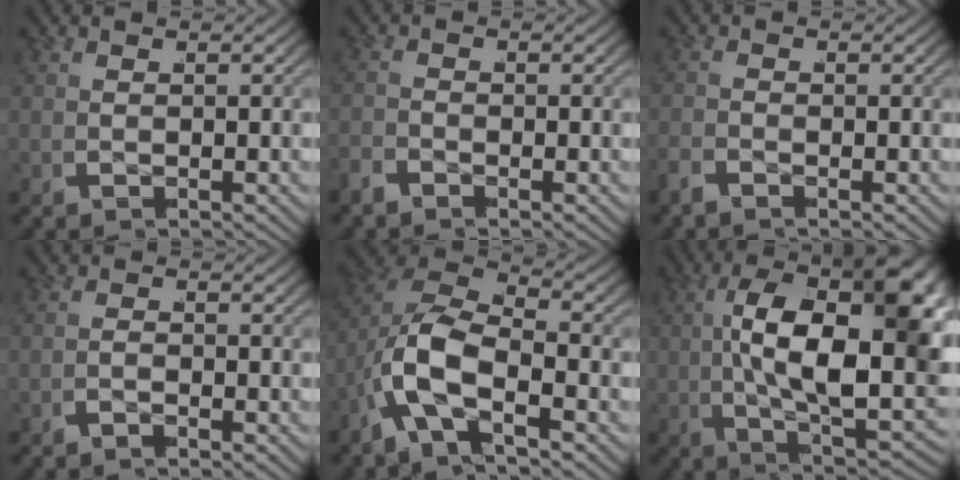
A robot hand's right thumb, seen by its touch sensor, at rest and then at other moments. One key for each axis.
{"total": 1.3, "fx": -1.2, "fy": -0.2, "fz": -0.6, "tx": 0.013, "ty": 0.003, "tz": -0.032}
{"total": 1.1, "fx": -1.0, "fy": -0.3, "fz": -0.3, "tx": 0.005, "ty": 0.004, "tz": -0.028}
{"total": 1.1, "fx": -1.0, "fy": -0.3, "fz": -0.3, "tx": 0.006, "ty": 0.005, "tz": -0.027}
{"total": 9.8, "fx": -0.9, "fy": 6.9, "fz": 6.9, "tx": -0.189, "ty": -0.021, "tz": -0.023}
{"total": 20.2, "fx": 0.5, "fy": 10.2, "fz": 17.4, "tx": -0.299, "ty": -0.038, "tz": 0.030}